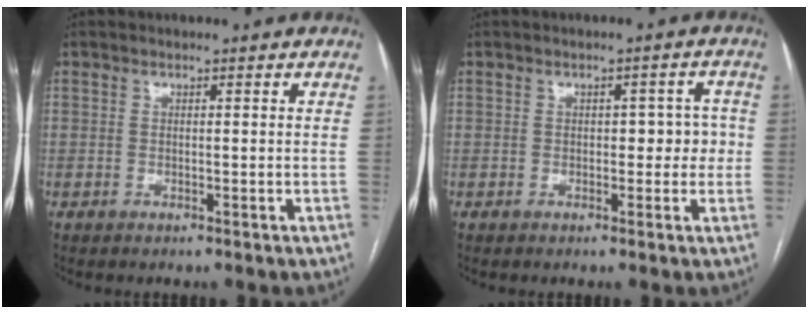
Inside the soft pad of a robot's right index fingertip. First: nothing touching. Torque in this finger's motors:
{"motor_torque": [0.35, -0.15, 0.04, 0.02]}